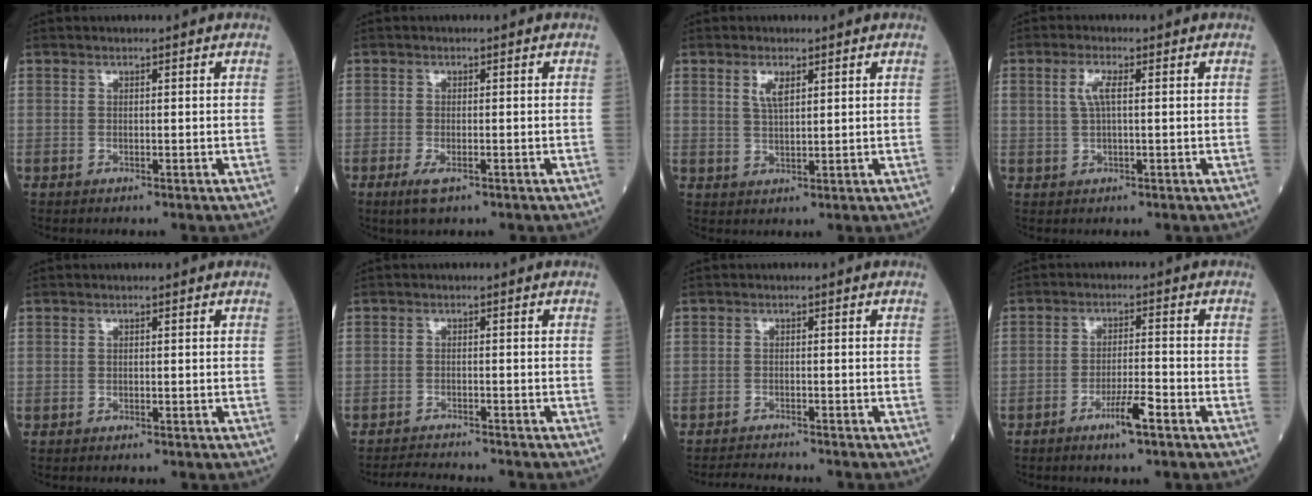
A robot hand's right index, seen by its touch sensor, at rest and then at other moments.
{"total": 2.5, "force": [-1.3, 0.8, 2.0], "torque": [-0.043, -0.004, -0.018]}
{"total": 2.9, "force": [1.5, 0.9, 2.3], "torque": [-0.049, 0.001, 0.031]}
{"total": 3.0, "force": [0.8, 0.8, 2.8], "torque": [-0.062, 0.006, 0.017]}
{"total": 0.0}
{"total": 4.0, "force": [-3.9, 0.0, 0.6], "torque": [-0.009, -0.017, -0.067]}
{"total": 3.6, "force": [-3.6, 0.0, 0.4], "torque": [-0.008, -0.017, -0.061]}
{"total": 4.8, "force": [-2.8, 0.2, 3.8], "torque": [-0.069, -0.005, -0.053]}